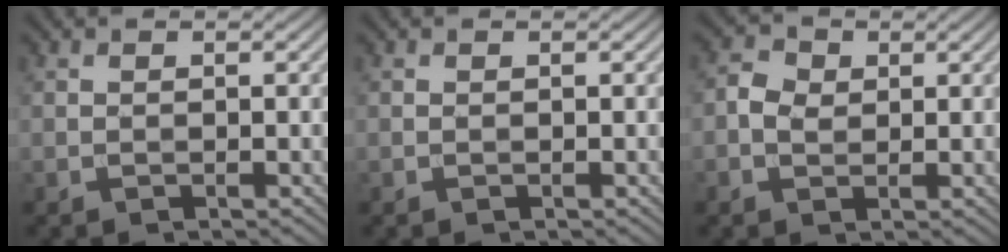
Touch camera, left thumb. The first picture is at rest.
{"total": 0.0}
{"total": 2.6, "force": [0.4, 2.1, 1.5], "torque": [-0.034, 0.003, 0.002]}